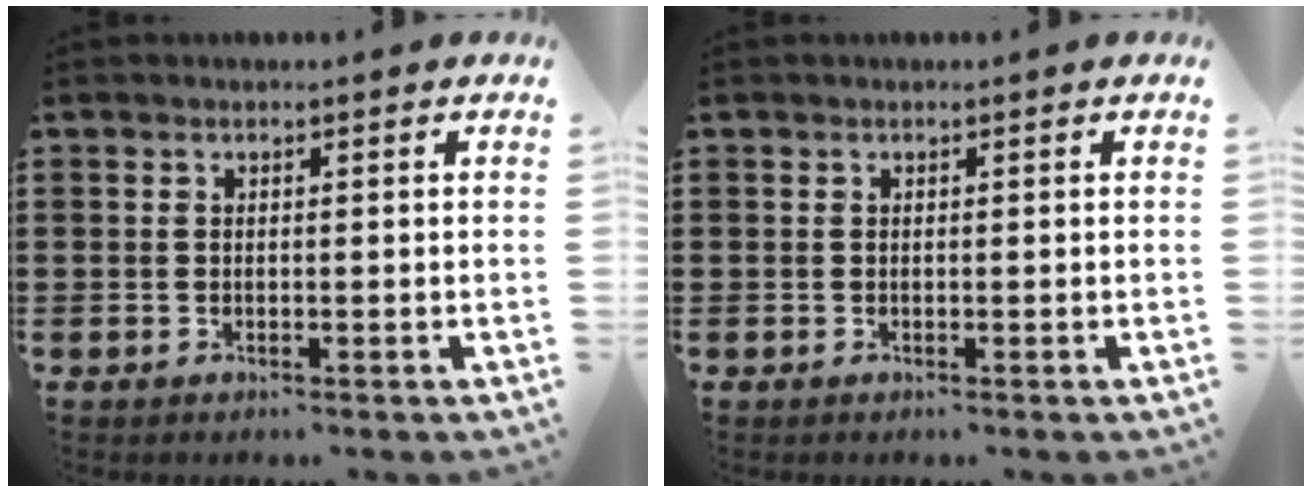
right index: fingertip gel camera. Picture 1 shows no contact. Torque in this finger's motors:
{"motor_torque": [0.00, 0.00, 0.00, 0.00]}